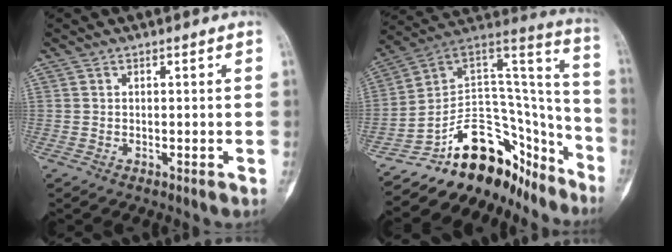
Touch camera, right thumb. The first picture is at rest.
{"total": 24.1, "force": [-16.8, 13.7, 10.6], "torque": [-0.119, 0.133, -0.255]}